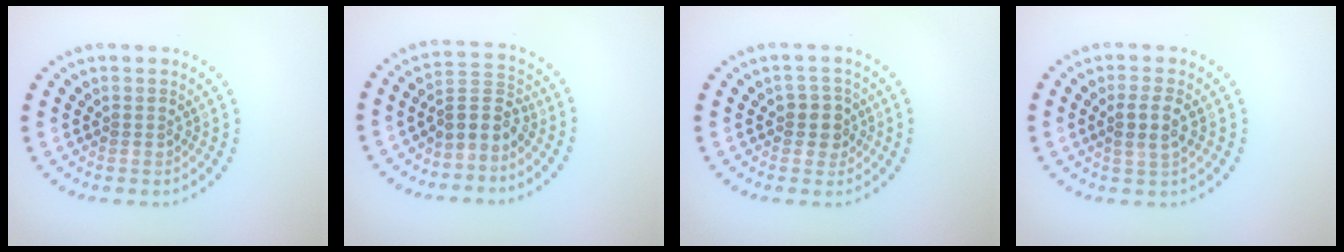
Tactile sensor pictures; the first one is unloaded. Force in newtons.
{"total": 3.0, "press": 2.4, "slide": 1.7}
{"total": 2.1, "press": 1.9, "slide": 0.8}
{"total": 2.1, "press": 1.9, "slide": 0.7}